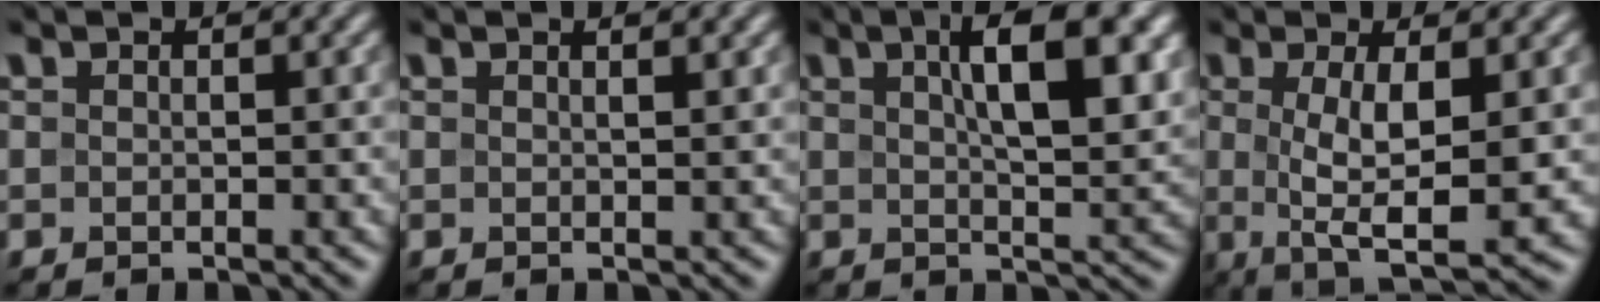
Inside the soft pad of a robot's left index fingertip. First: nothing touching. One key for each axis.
{"total": 1.4, "fx": 0.9, "fy": 0.4, "fz": 1.0, "tx": -0.009, "ty": 0.004, "tz": 0.010}
{"total": 8.0, "fx": 2.8, "fy": 2.6, "fz": 7.1, "tx": -0.099, "ty": 0.011, "tz": 0.044}
{"total": 6.9, "fx": 0.0, "fy": 1.8, "fz": 6.7, "tx": -0.111, "ty": -0.005, "tz": 0.003}